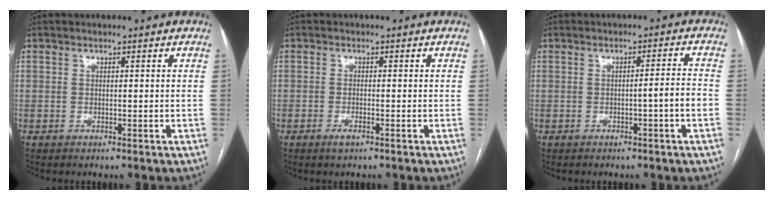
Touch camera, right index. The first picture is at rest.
{"total": 1.6, "force": [-1.0, 0.3, 1.2], "torque": [-0.025, -0.002, -0.017]}
{"total": 3.3, "force": [-1.2, -0.6, 3.0], "torque": [-0.040, 0.005, -0.020]}